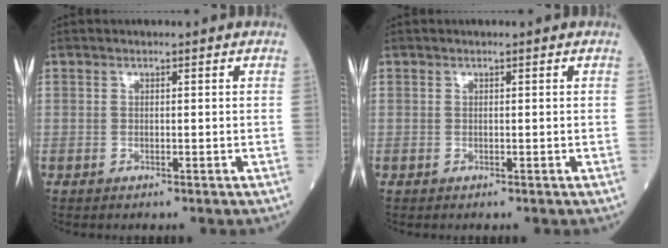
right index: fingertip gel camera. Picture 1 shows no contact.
{"total": 0.0}